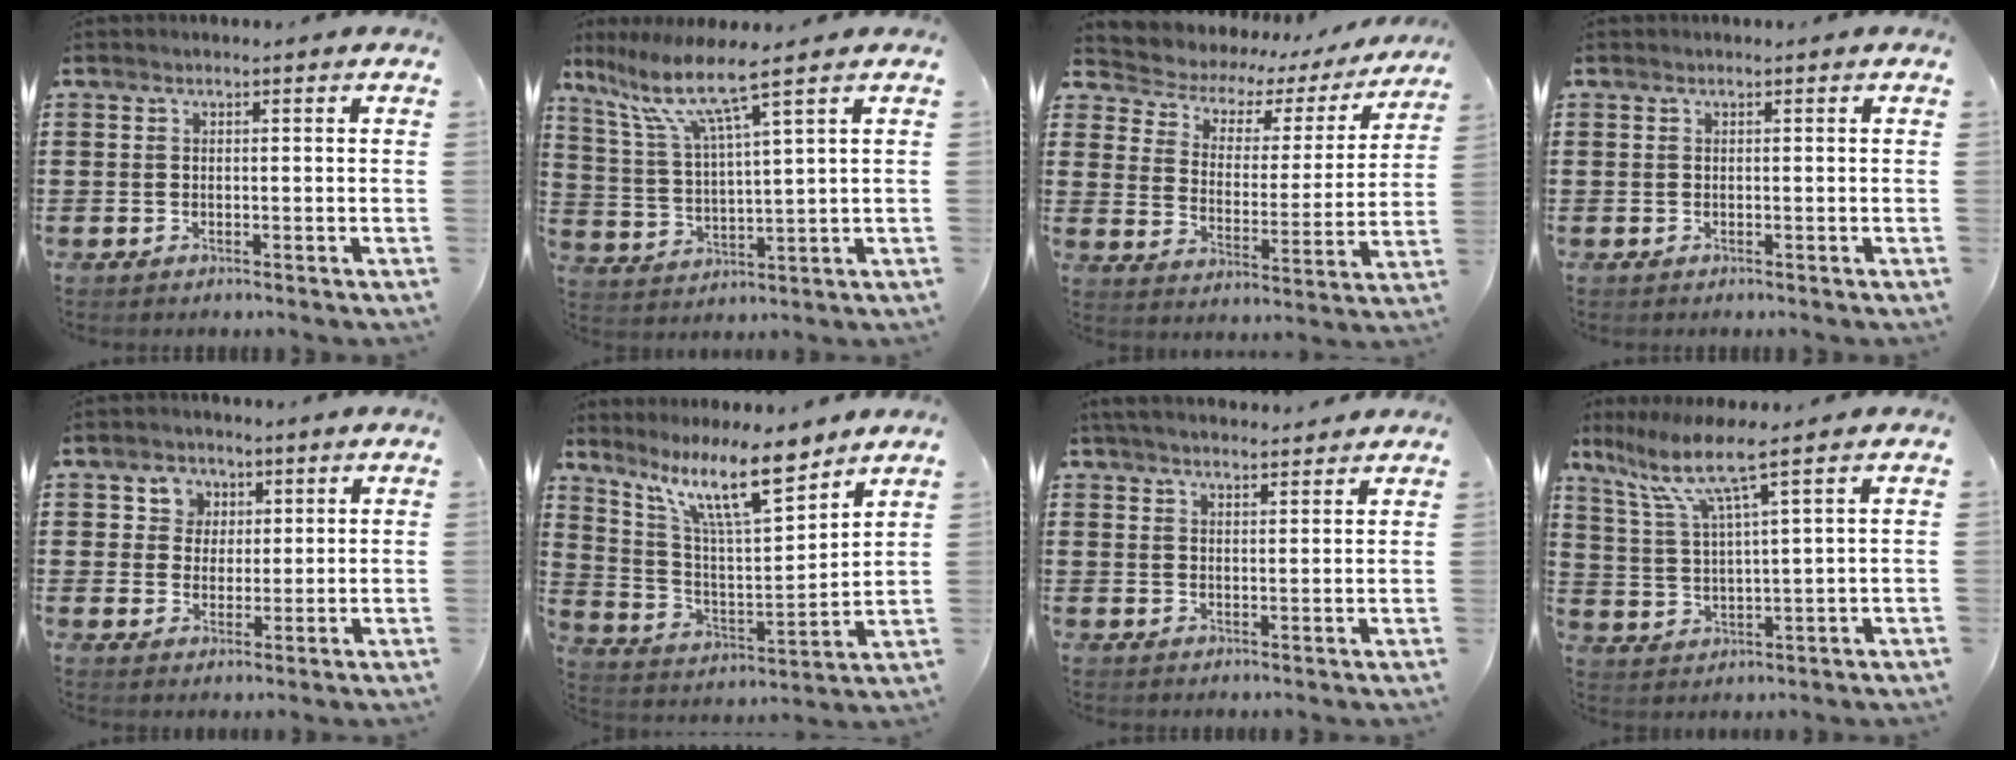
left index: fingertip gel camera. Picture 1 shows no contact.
{"total": 9.1, "force": [6.2, 0.3, 6.6], "torque": [-0.157, -0.029, 0.100]}
{"total": 3.7, "force": [2.1, 2.7, 1.4], "torque": [-0.047, -0.016, 0.027]}
{"total": 0.0}
{"total": 3.9, "force": [1.8, 3.5, 0.4], "torque": [-0.020, 0.010, 0.030]}
{"total": 12.9, "force": [9.5, 2.9, 8.3], "torque": [-0.172, -0.041, 0.164]}
{"total": 3.5, "force": [3.4, 0.3, 0.9], "torque": [-0.026, -0.003, 0.063]}
{"total": 7.8, "force": [5.1, 0.0, 5.9], "torque": [-0.140, -0.023, 0.082]}